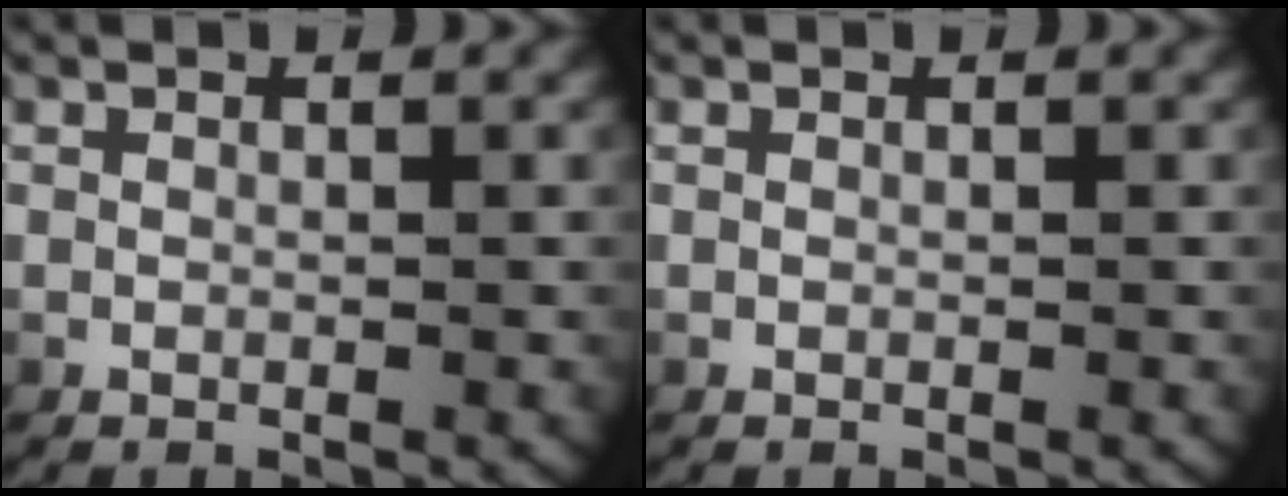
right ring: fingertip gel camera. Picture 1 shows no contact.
{"total": 0.0}